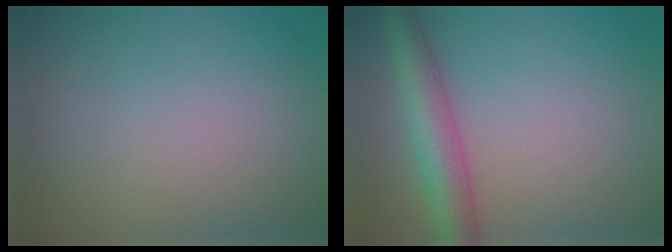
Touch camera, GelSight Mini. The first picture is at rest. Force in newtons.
{"total": 5.2, "press": 5.2, "slide": 0.1}